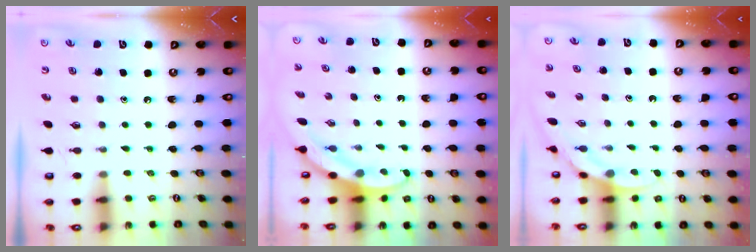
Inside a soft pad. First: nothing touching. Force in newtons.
{"total": 3.3, "press": 3.3, "slide": 0.2}
{"total": 4.5, "press": 4.5, "slide": 0.2}